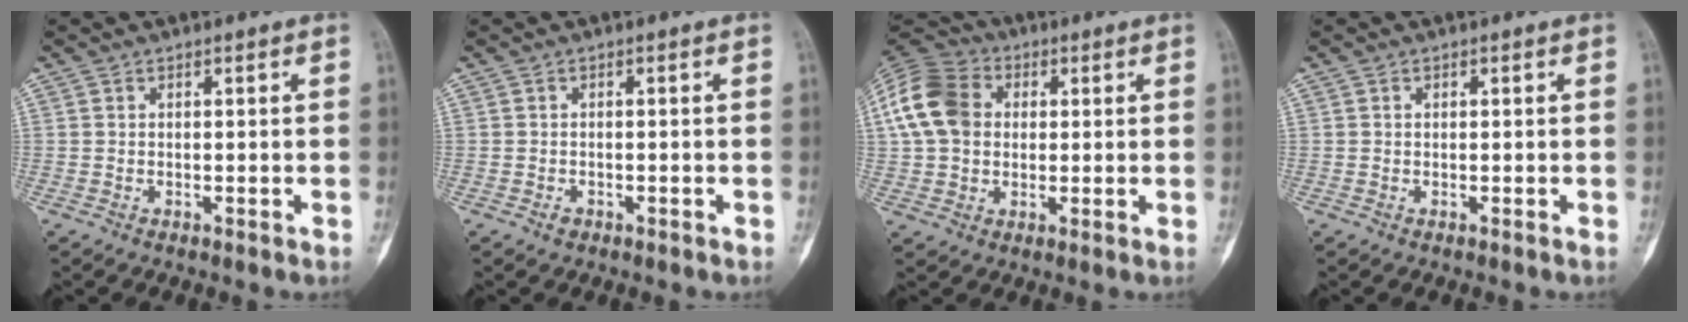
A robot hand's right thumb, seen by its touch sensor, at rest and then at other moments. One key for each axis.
{"total": 1.0, "fx": -0.6, "fy": 0.7, "fz": 0.4, "tx": -0.007, "ty": 0.005, "tz": -0.007}
{"total": 14.0, "fx": 2.0, "fy": 11.0, "fz": 8.5, "tx": -0.160, "ty": 0.023, "tz": 0.027}
{"total": 0.0}